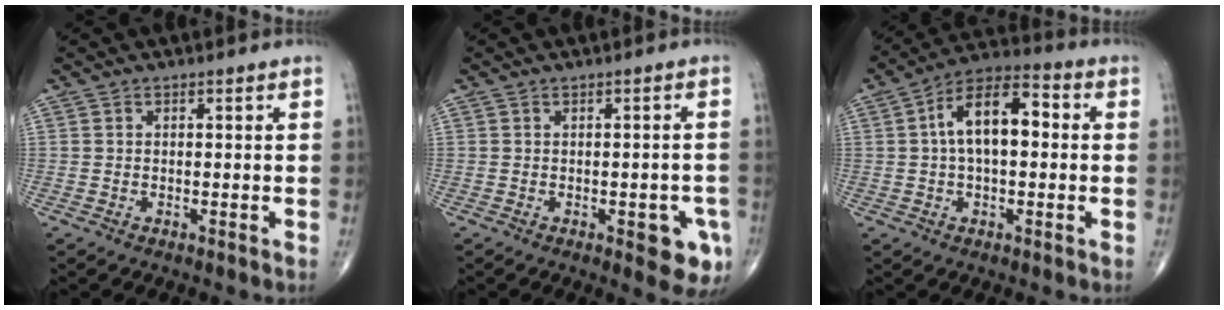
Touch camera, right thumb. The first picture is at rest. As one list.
[{"total": 6.8, "force": [-2.5, 2.8, 5.7], "torque": [-0.047, 0.002, -0.023]}, {"total": 12.6, "force": [1.4, 6.5, 10.7], "torque": [-0.175, 0.034, 0.013]}]